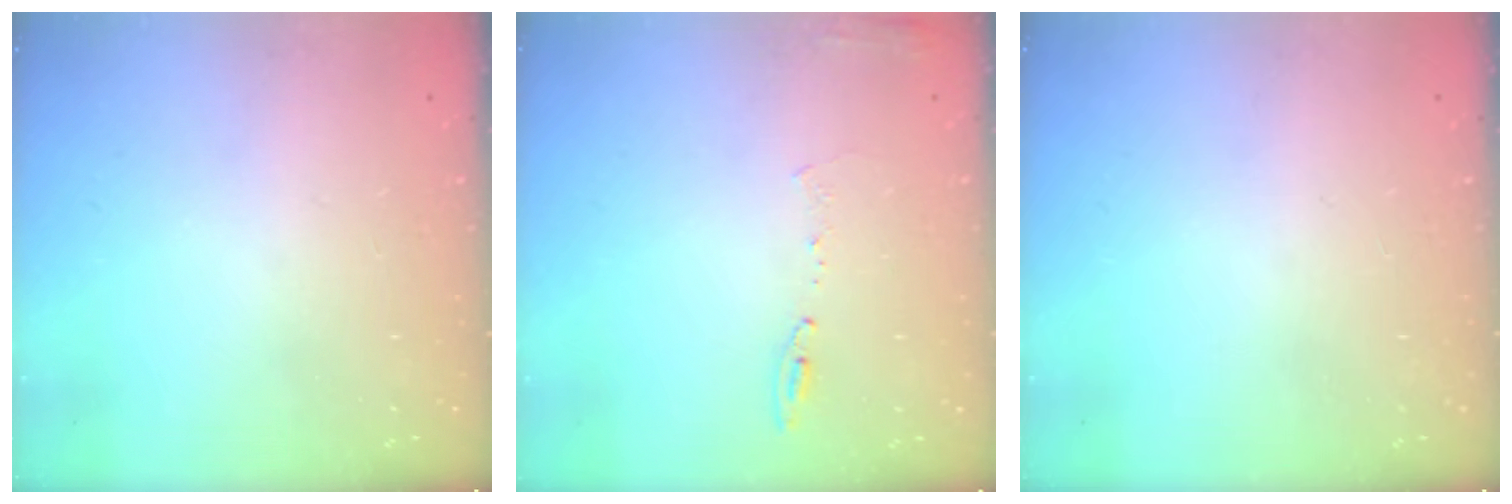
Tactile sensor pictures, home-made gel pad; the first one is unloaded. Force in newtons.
{"total": 8.3, "press": 8.3, "slide": 0.9}
{"total": 0.0}